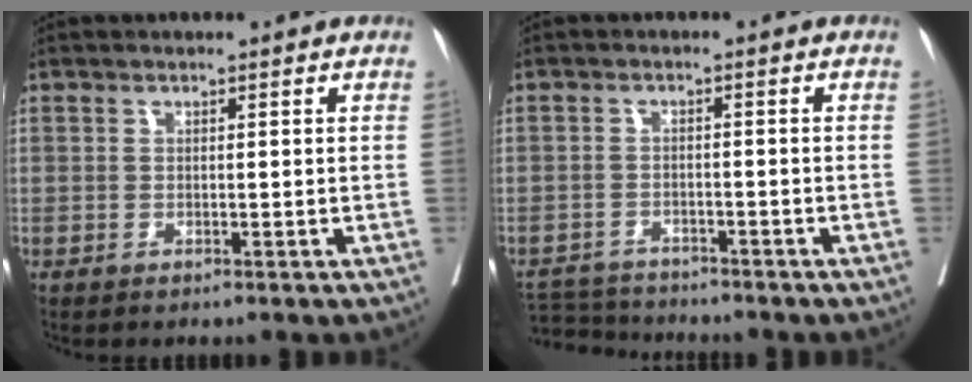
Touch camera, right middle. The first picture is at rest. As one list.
[{"total": 5.8, "force": [-5.7, 0.5, 0.2], "torque": [-0.001, -0.007, -0.100]}]